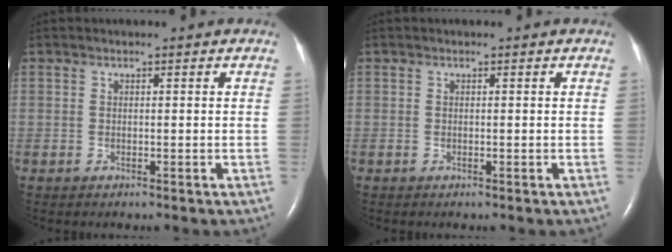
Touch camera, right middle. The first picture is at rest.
{"total": 0.0}